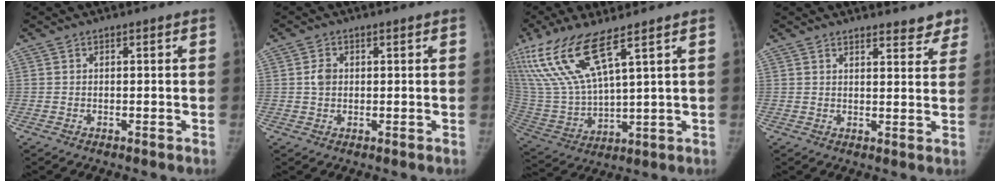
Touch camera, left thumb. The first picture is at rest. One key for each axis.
{"total": 2.5, "fx": 0.3, "fy": 2.0, "fz": 1.5, "tx": -0.023, "ty": 0.001, "tz": 0.005}
{"total": 16.1, "fx": 9.4, "fy": 4.2, "fz": 12.3, "tx": -0.279, "ty": -0.037, "tz": 0.201}
{"total": 5.8, "fx": 5.1, "fy": 2.0, "fz": 1.8, "tx": 0.009, "ty": -0.028, "tz": 0.054}